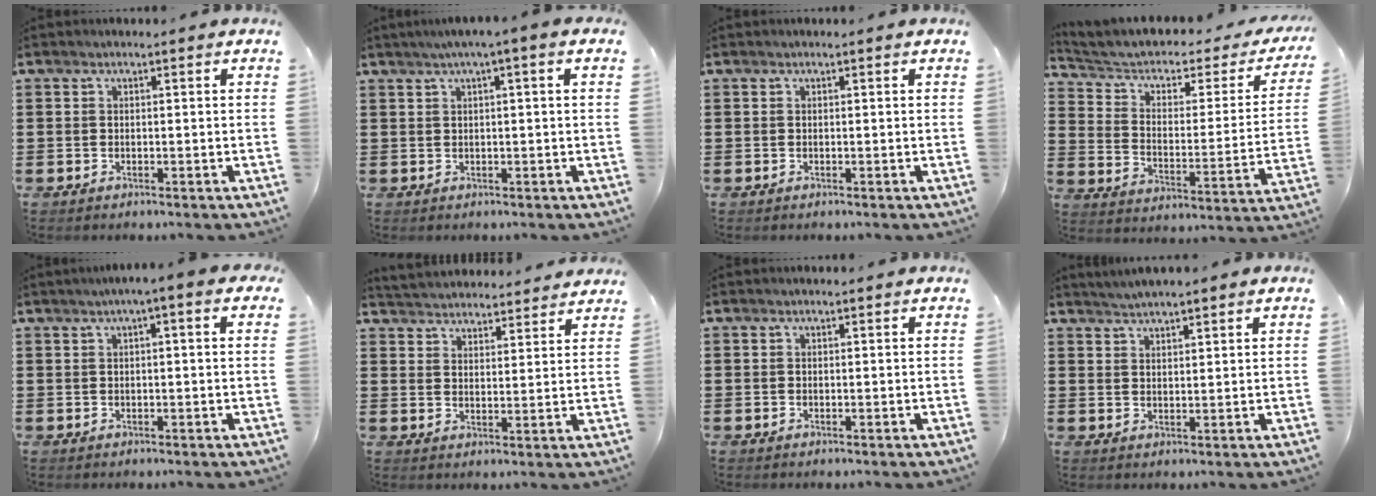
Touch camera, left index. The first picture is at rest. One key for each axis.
{"total": 2.0, "fx": 0.4, "fy": -0.2, "fz": 2.0, "tx": -0.035, "ty": -0.002, "tz": 0.006}
{"total": 0.0}
{"total": 4.3, "fx": 2.6, "fy": 2.2, "fz": 2.7, "tx": -0.069, "ty": -0.020, "tz": 0.036}
{"total": 2.4, "fx": 0.5, "fy": -0.1, "fz": 2.3, "tx": -0.041, "ty": 0.001, "tz": 0.008}
{"total": 3.7, "fx": 3.7, "fy": 0.2, "fz": -0.5, "tx": -0.008, "ty": -0.020, "tz": 0.066}
{"total": 0.0}
{"total": 2.1, "fx": 2.1, "fy": 0.0, "fz": 0.5, "tx": -0.013, "ty": 0.003, "tz": 0.039}